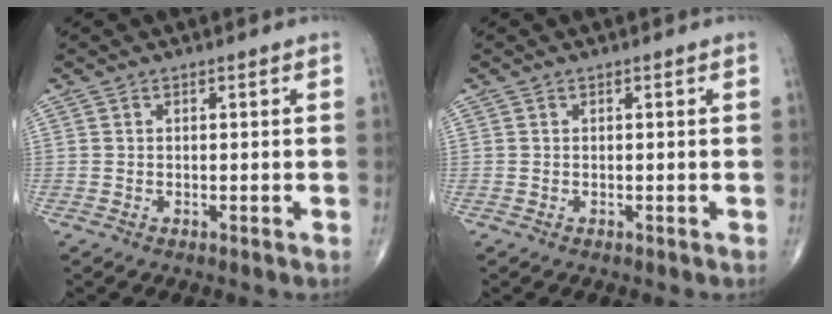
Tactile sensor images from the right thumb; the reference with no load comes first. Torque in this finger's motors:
{"motor_torque": [-0.01, 0.00, -0.04, 0.01, 0.00]}